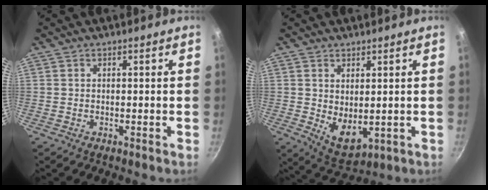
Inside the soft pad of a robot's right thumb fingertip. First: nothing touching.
{"total": 6.8, "force": [0.9, 3.9, 5.5], "torque": [-0.076, -0.026, 0.033]}